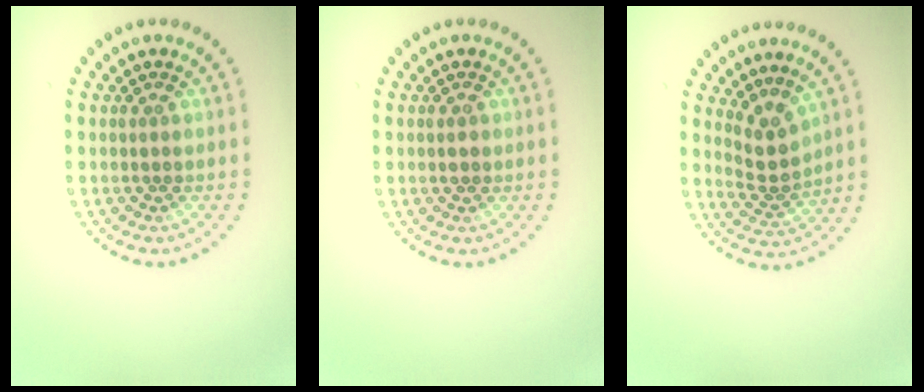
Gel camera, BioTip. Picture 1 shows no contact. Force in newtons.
{"total": 1.1, "press": 1.1, "slide": 0.1}
{"total": 2.6, "press": 1.8, "slide": 1.9}